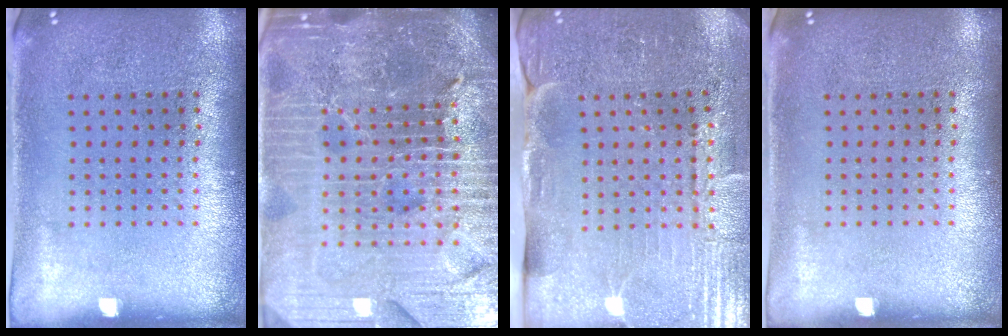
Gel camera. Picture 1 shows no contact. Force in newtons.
{"total": 6.7, "press": 5.9, "slide": 3.2}
{"total": 3.5, "press": 3.5, "slide": 0.4}
{"total": 0.0}